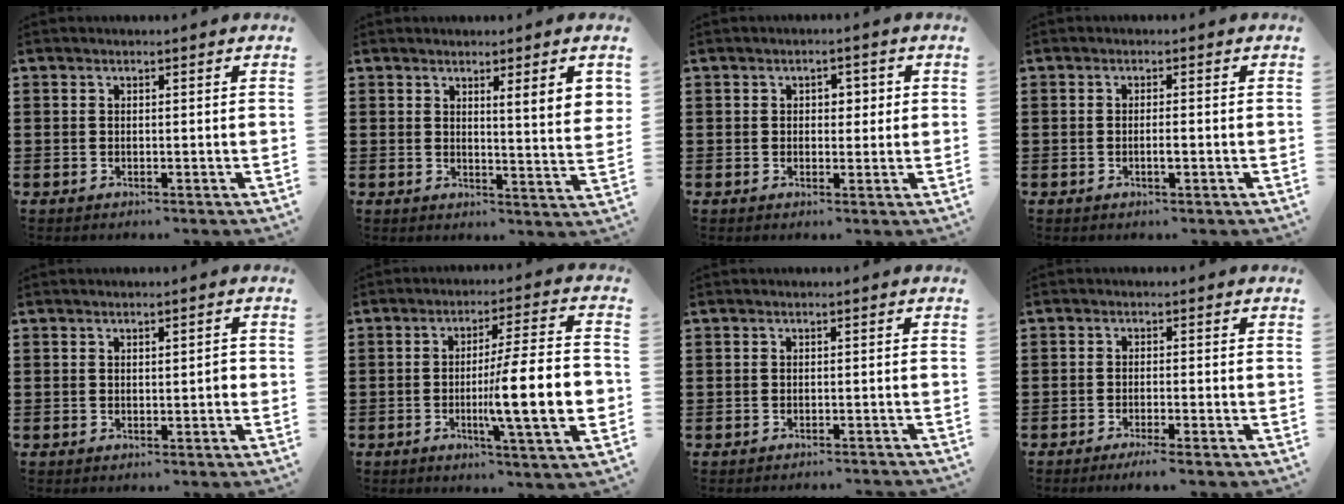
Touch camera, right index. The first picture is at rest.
{"total": 4.3, "force": [2.4, -0.3, 3.6], "torque": [-0.068, -0.007, 0.038]}
{"total": 2.1, "force": [0.2, 1.5, 1.4], "torque": [-0.023, 0.005, -0.001]}
{"total": 1.6, "force": [-0.6, 0.2, 1.5], "torque": [-0.028, 0.000, -0.010]}
{"total": 1.2, "force": [0.1, 0.3, 1.1], "torque": [-0.019, 0.001, 0.000]}
{"total": 13.2, "force": [-2.6, 1.4, 12.8], "torque": [-0.205, -0.017, -0.053]}
{"total": 1.0, "force": [-0.9, 0.1, -0.2], "torque": [0.000, 0.003, -0.022]}
{"total": 1.8, "force": [-1.4, -0.2, 1.1], "torque": [-0.018, -0.001, -0.026]}